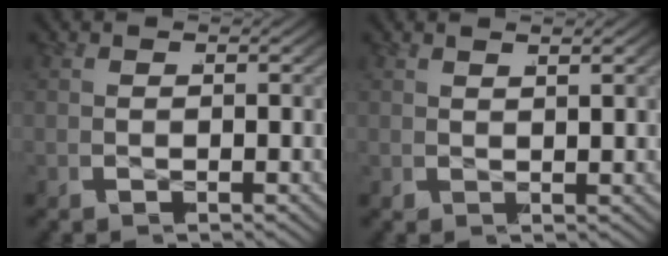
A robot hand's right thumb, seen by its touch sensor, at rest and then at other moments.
{"total": 1.7, "force": [0.9, -1.4, -0.2], "torque": [0.008, 0.013, 0.017]}